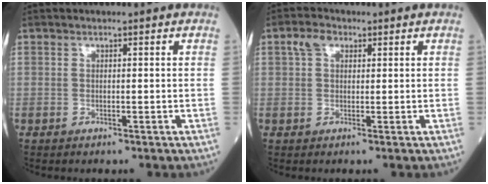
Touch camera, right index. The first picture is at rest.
{"total": 2.8, "force": [1.2, 1.8, 1.7], "torque": [-0.039, 0.020, 0.022]}